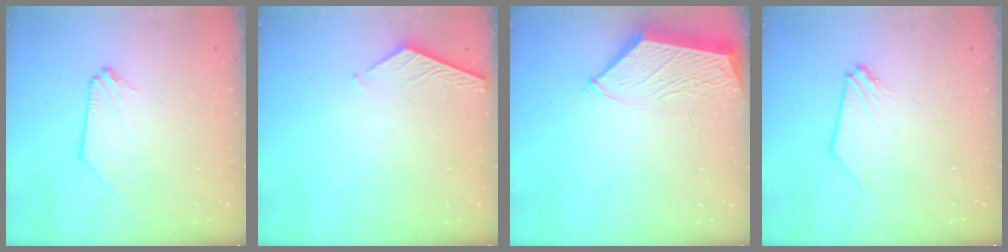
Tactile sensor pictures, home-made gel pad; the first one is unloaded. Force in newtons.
{"total": 6.3, "press": 6.2, "slide": 0.6}
{"total": 3.0, "press": 3.0, "slide": 0.4}
{"total": 0.0}